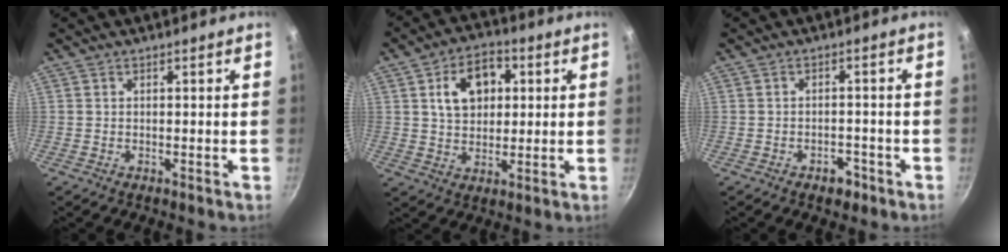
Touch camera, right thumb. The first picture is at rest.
{"total": 10.5, "force": [2.8, 7.1, 7.2], "torque": [-0.093, 0.002, 0.045]}
{"total": 3.2, "force": [-2.0, 1.9, 1.7], "torque": [-0.012, 0.013, -0.026]}